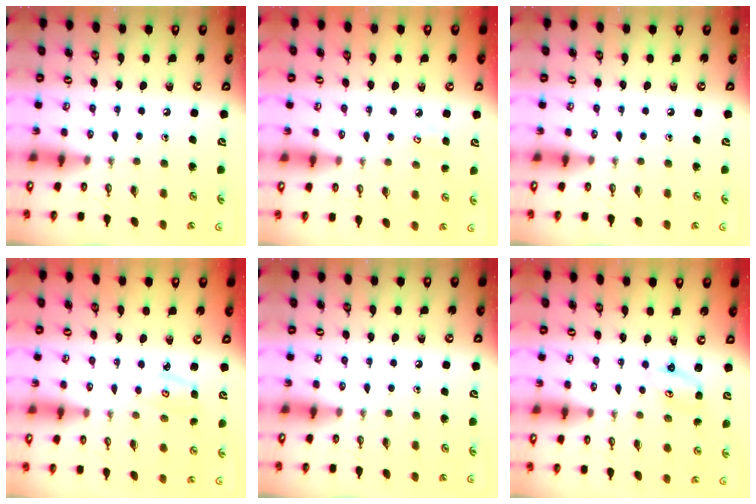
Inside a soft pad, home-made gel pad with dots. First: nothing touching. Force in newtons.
{"total": 3.2, "press": 3.1, "slide": 0.5}
{"total": 0.0}
{"total": 2.8, "press": 2.8, "slide": 0.3}
{"total": 0.0}
{"total": 3.2, "press": 3.2, "slide": 0.3}